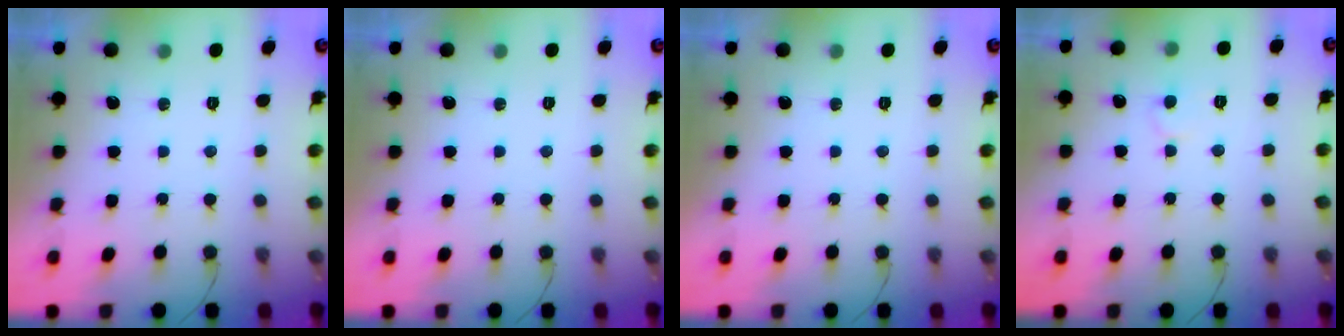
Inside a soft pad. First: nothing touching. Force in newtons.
{"total": 0.0}
{"total": 0.0}
{"total": 5.5, "press": 5.5, "slide": 0.5}